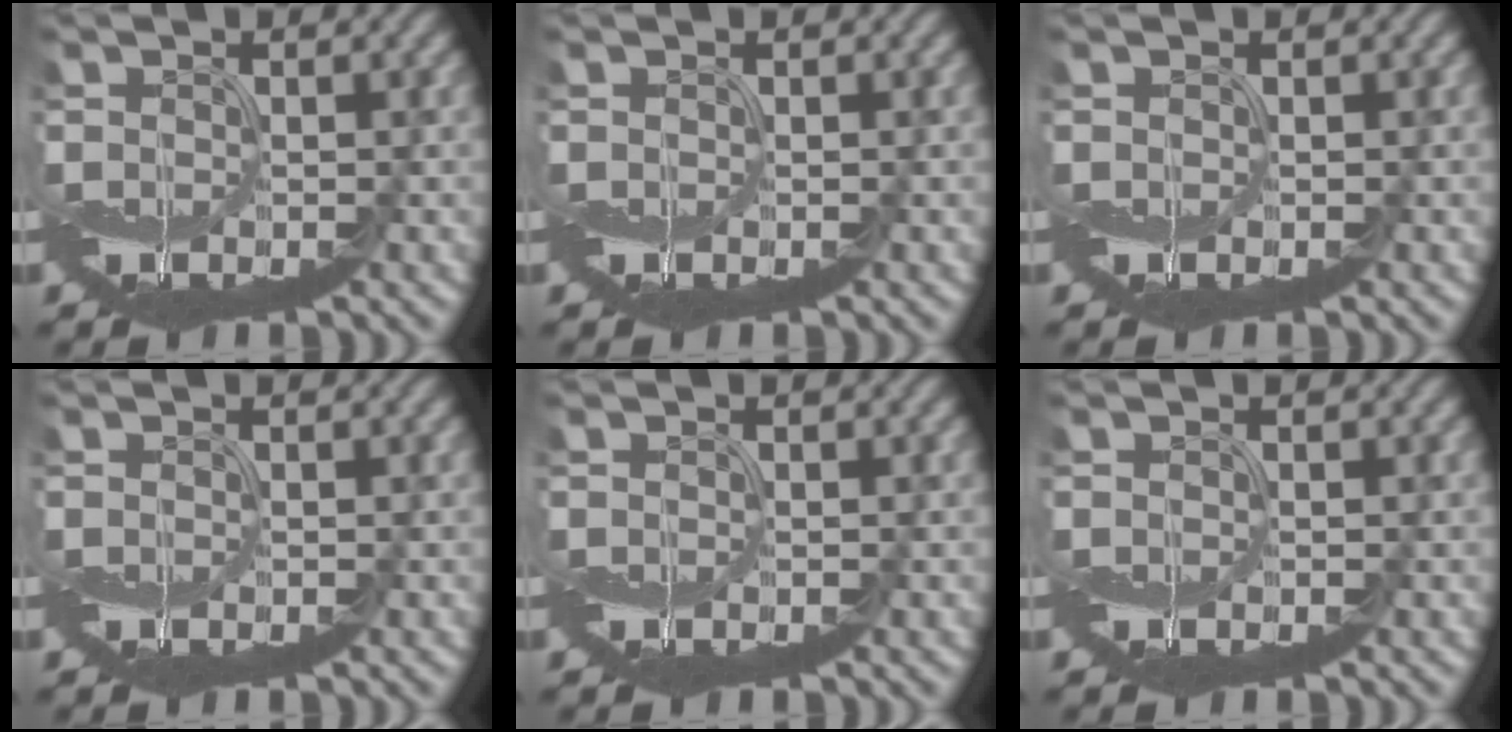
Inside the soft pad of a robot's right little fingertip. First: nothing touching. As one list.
[{"total": 0.0}, {"total": 0.0}, {"total": 0.0}, {"total": 0.0}, {"total": 0.0}]